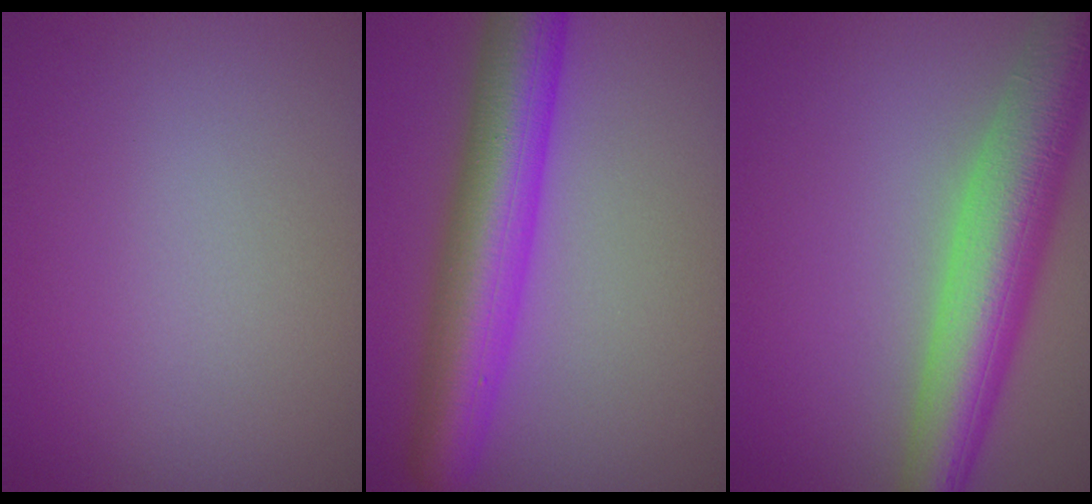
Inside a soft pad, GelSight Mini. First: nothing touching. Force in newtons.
{"total": 8.6, "press": 8.6, "slide": 0.4}
{"total": 8.2, "press": 8.2, "slide": 0.3}